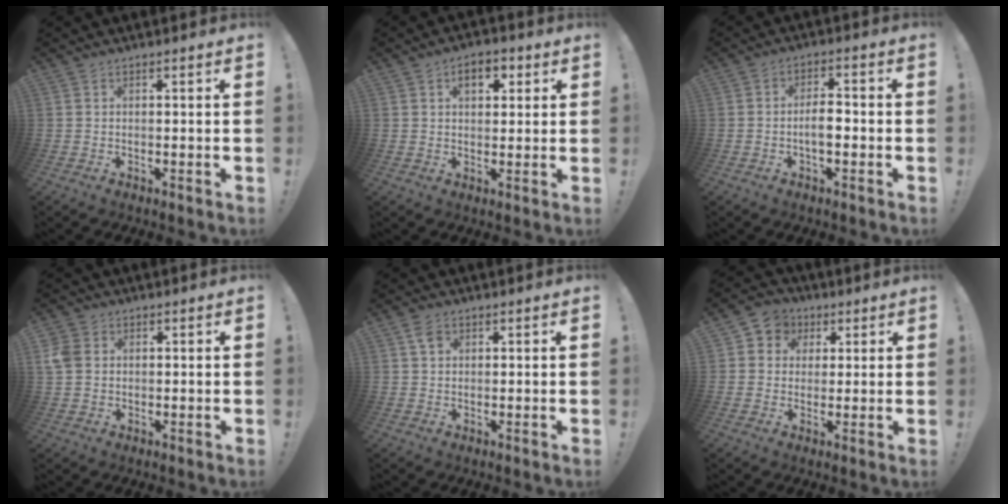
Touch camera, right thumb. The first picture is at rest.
{"total": 6.3, "force": [2.5, 3.9, 4.3], "torque": [-0.060, 0.003, 0.040]}
{"total": 5.8, "force": [-1.5, 2.4, 5.0], "torque": [-0.086, 0.008, -0.030]}
{"total": 5.8, "force": [1.2, 4.7, 3.2], "torque": [-0.061, 0.002, 0.023]}
{"total": 2.8, "force": [1.4, 1.9, 1.4], "torque": [-0.012, -0.002, 0.024]}
{"total": 6.3, "force": [1.1, 6.0, 1.5], "torque": [-0.022, 0.002, 0.025]}